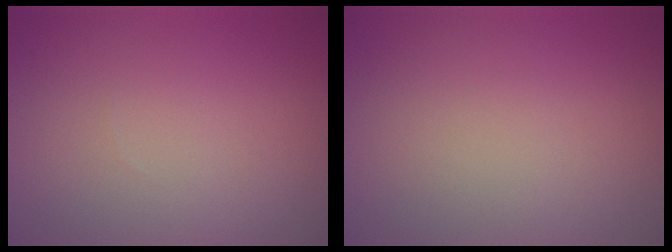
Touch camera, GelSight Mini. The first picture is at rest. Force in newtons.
{"total": 0.0}